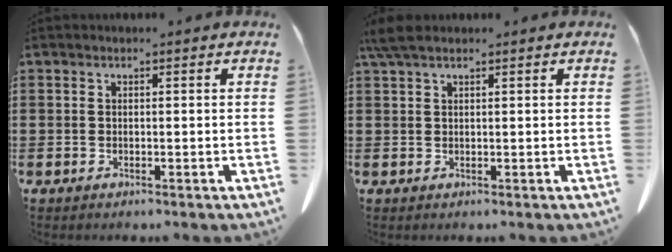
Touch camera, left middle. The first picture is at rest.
{"total": 3.0, "force": [2.0, 0.7, 2.1], "torque": [-0.047, 0.003, 0.037]}